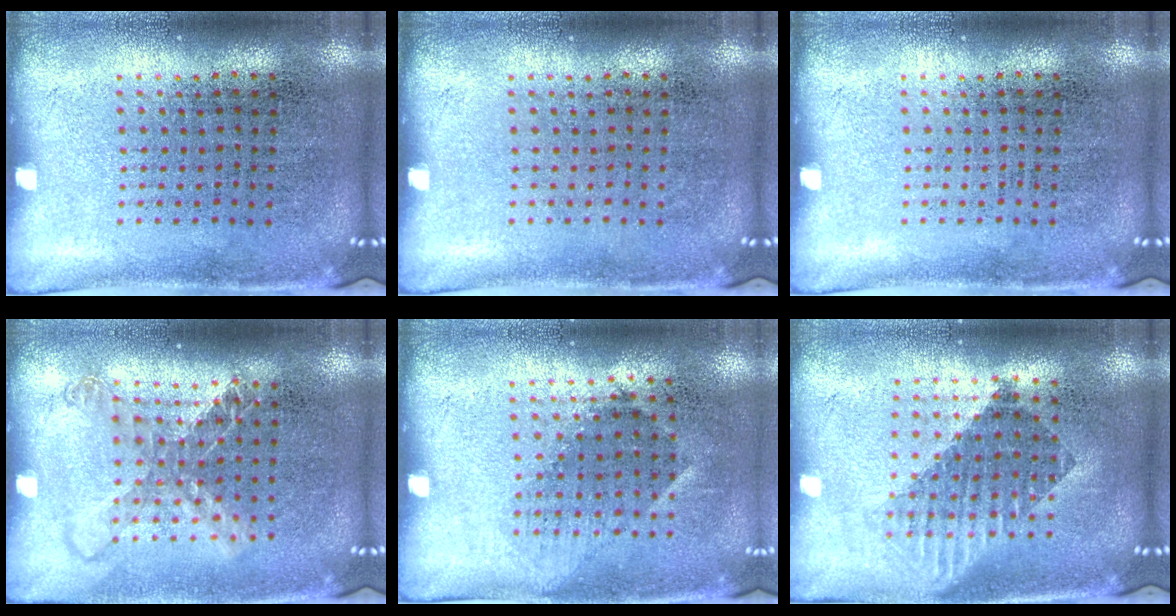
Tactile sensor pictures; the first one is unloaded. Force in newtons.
{"total": 0.0}
{"total": 0.0}
{"total": 1.5, "press": 1.3, "slide": 0.8}
{"total": 0.9, "press": 0.7, "slide": 0.5}
{"total": 1.7, "press": 1.4, "slide": 0.9}